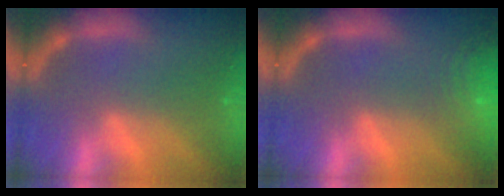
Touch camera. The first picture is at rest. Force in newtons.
{"total": 9.1}